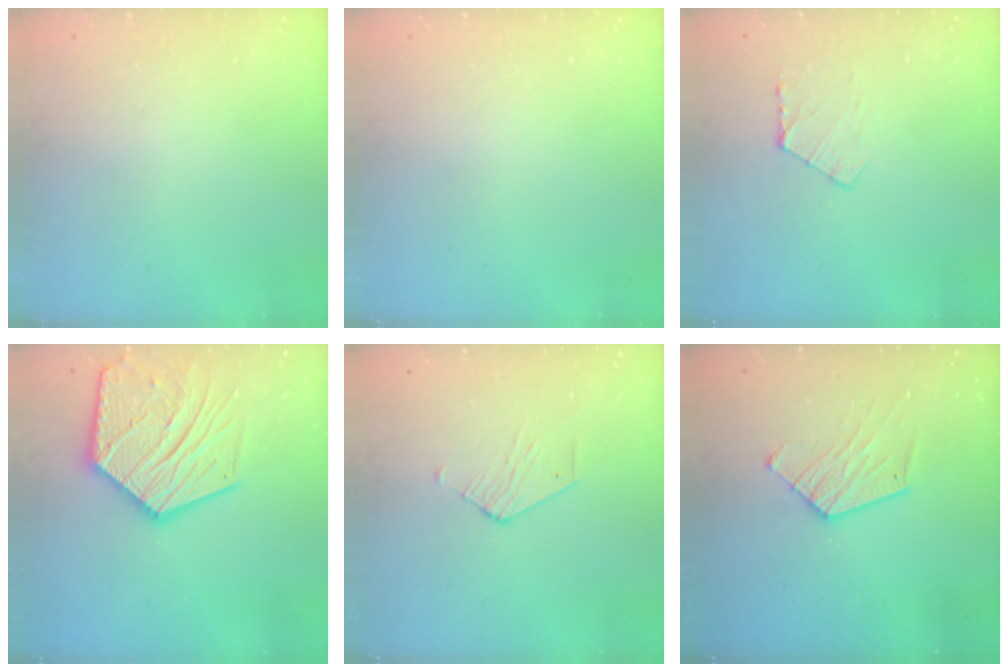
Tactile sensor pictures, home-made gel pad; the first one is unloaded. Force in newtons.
{"total": 0.0}
{"total": 4.6, "press": 4.6, "slide": 0.5}
{"total": 20.9, "press": 20.9, "slide": 1.8}
{"total": 2.7, "press": 2.7, "slide": 0.3}
{"total": 9.8, "press": 9.7, "slide": 0.6}